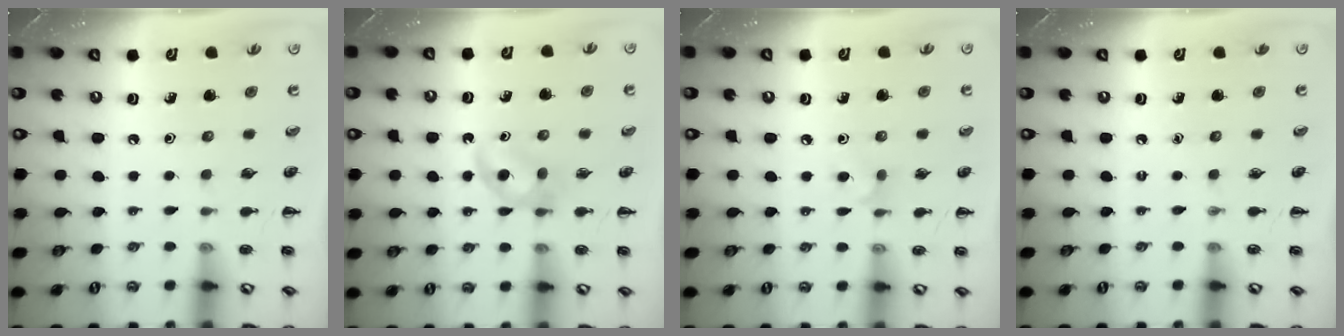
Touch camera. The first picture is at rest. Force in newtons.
{"total": 3.9, "press": 3.5, "slide": 1.7}
{"total": 4.4, "press": 4.0, "slide": 1.8}
{"total": 0.0}